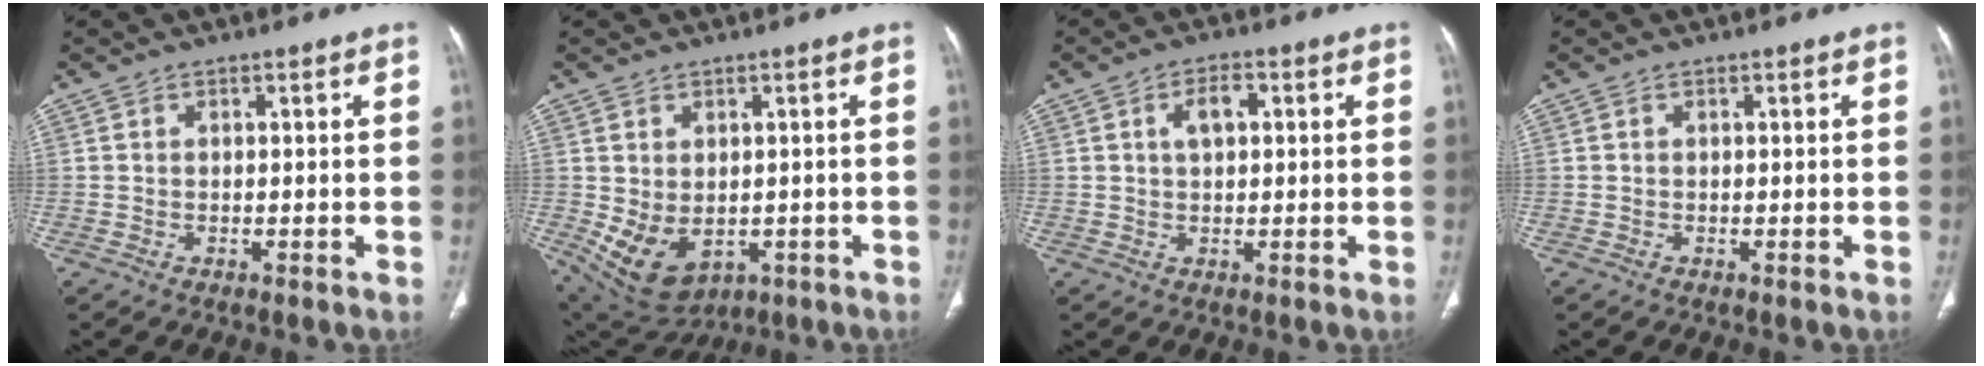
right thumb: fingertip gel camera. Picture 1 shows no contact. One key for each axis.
{"total": 10.0, "fx": -1.8, "fy": 7.1, "fz": 6.9, "tx": -0.111, "ty": -0.003, "tz": 0.002}
{"total": 4.0, "fx": 1.1, "fy": 2.3, "fz": 3.1, "tx": -0.052, "ty": 0.006, "tz": 0.017}
{"total": 0.0}